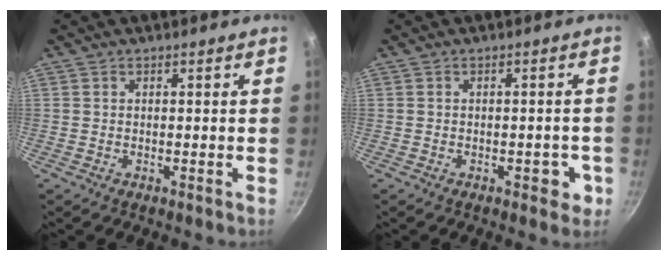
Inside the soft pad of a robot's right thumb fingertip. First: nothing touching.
{"total": 3.4, "force": [-1.3, 2.1, 2.4], "torque": [-0.006, 0.015, -0.012]}